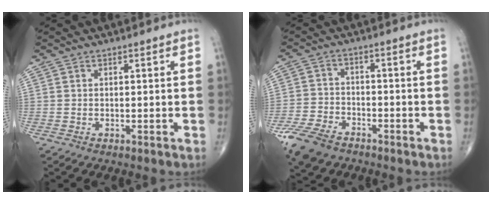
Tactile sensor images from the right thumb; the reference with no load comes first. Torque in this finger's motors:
{"motor_torque": [1.47, 0.11, 0.41, -0.72, 0.04]}